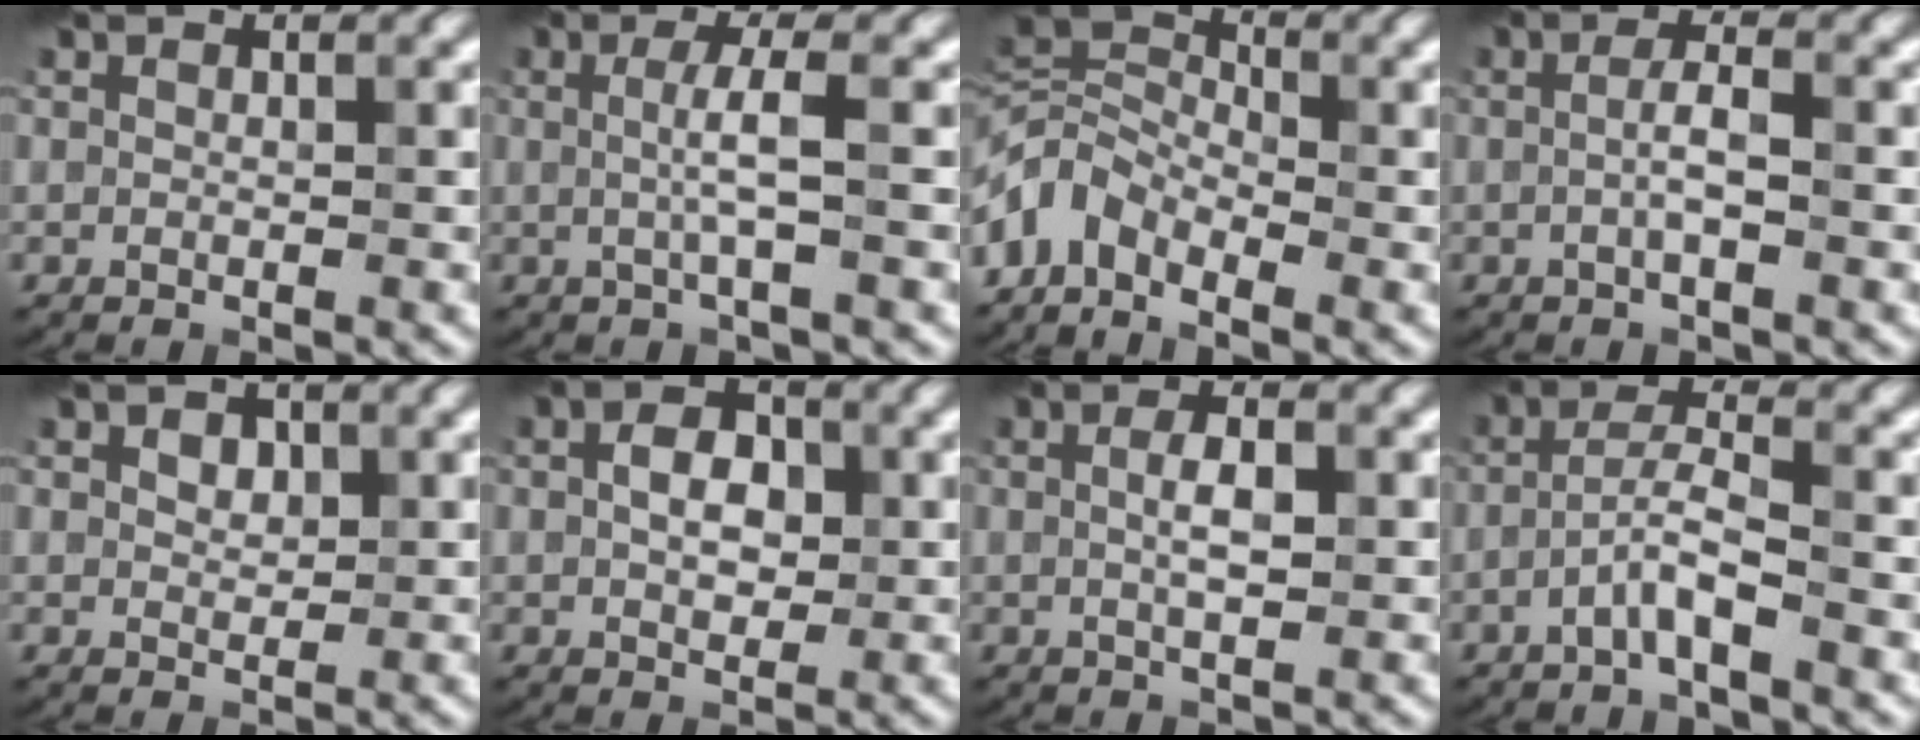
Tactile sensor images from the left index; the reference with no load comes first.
{"total": 2.5, "force": [0.2, 0.0, 2.5], "torque": [-0.051, -0.001, 0.001]}
{"total": 4.7, "force": [-3.0, 2.7, 2.4], "torque": [-0.048, 0.004, -0.079]}
{"total": 1.9, "force": [-0.3, 0.1, 1.8], "torque": [-0.036, 0.006, -0.011]}
{"total": 1.7, "force": [1.1, 1.0, 0.9], "torque": [-0.014, 0.002, 0.015]}
{"total": 3.3, "force": [0.4, 2.1, 2.5], "torque": [-0.045, 0.004, 0.003]}
{"total": 2.3, "force": [0.3, 0.6, 2.2], "torque": [-0.046, 0.001, 0.004]}
{"total": 2.8, "force": [-1.5, 0.1, 2.4], "torque": [-0.051, 0.014, -0.035]}